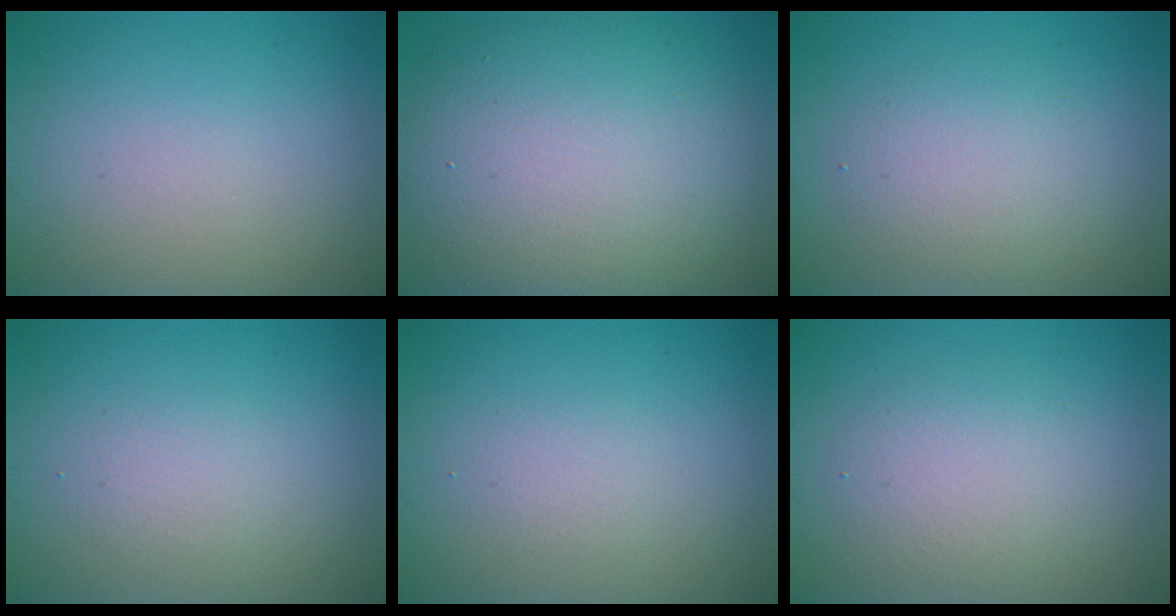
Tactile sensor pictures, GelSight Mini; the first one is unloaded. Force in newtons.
{"total": 12.3, "press": 12.2, "slide": 0.9}
{"total": 2.9, "press": 2.9, "slide": 0.2}
{"total": 1.5, "press": 1.5, "slide": 0.1}
{"total": 1.3, "press": 1.2, "slide": 0.1}
{"total": 3.0, "press": 3.0, "slide": 0.2}